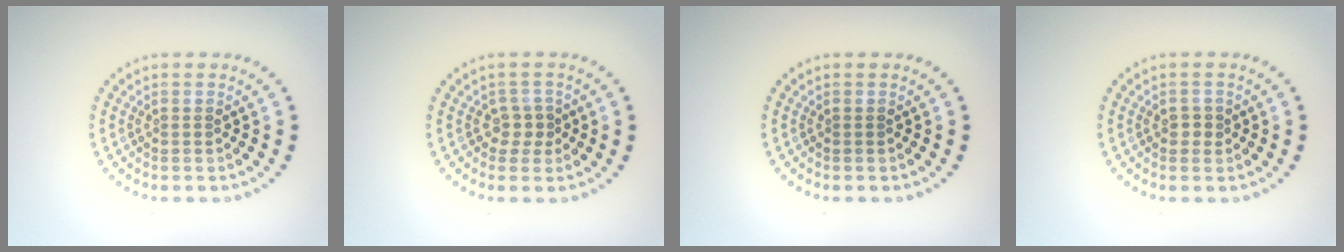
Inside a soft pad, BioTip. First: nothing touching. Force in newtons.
{"total": 1.6, "press": 1.4, "slide": 0.9}
{"total": 0.0}
{"total": 1.1, "press": 1.0, "slide": 0.4}